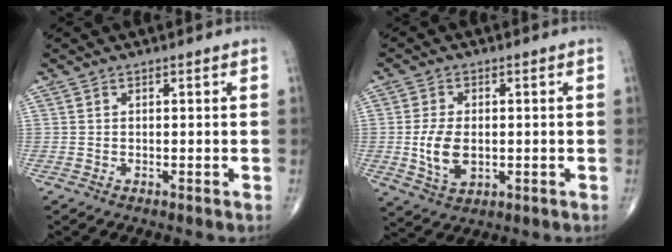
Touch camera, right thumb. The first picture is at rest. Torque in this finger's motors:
{"motor_torque": [-0.21, 0.45, 0.59, -0.09, 0.03]}